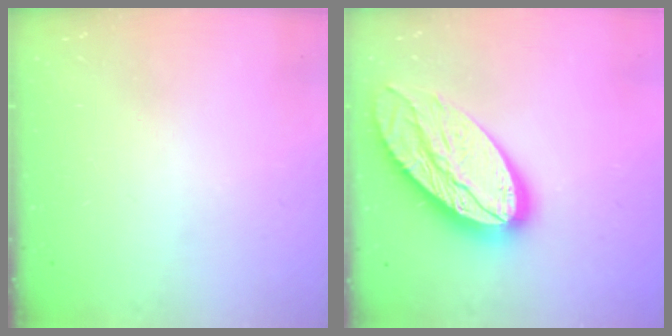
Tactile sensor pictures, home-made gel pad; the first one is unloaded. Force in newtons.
{"total": 21.6, "press": 21.5, "slide": 1.9}